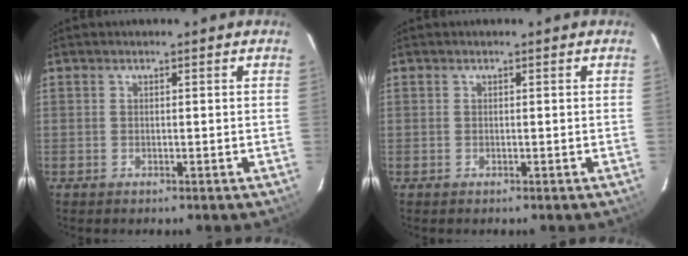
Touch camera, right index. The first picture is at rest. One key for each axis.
{"total": 0.0}